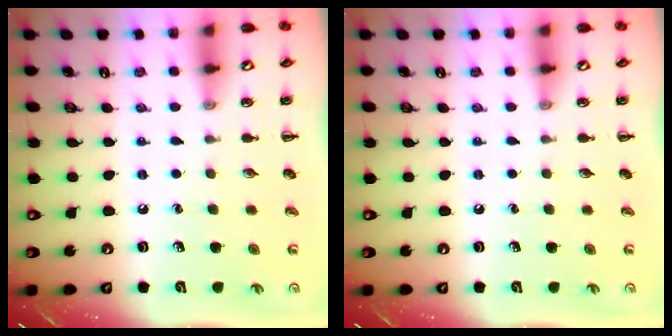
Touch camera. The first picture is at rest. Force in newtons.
{"total": 0.0}